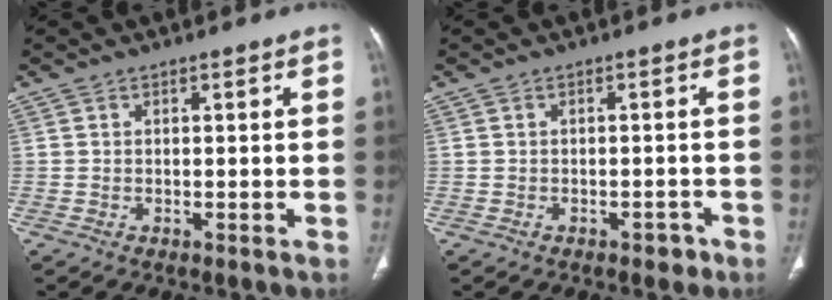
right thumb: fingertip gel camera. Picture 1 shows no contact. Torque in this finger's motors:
{"motor_torque": [-0.06, 0.16, -0.25, 0.11, 0.02]}